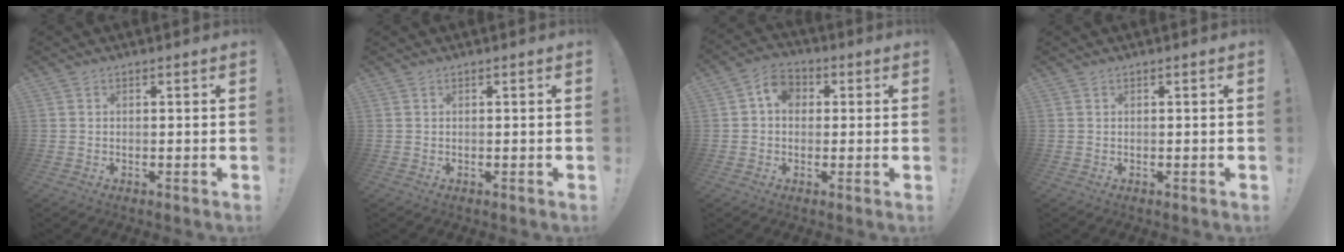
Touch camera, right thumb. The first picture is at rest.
{"total": 0.0}
{"total": 7.0, "force": [1.4, 5.6, 3.9], "torque": [-0.057, 0.006, 0.027]}
{"total": 0.0}